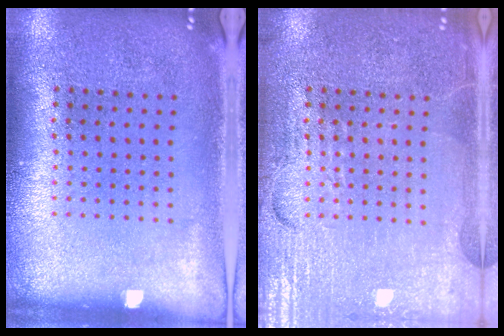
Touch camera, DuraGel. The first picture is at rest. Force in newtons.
{"total": 4.9, "press": 4.9, "slide": 0.6}